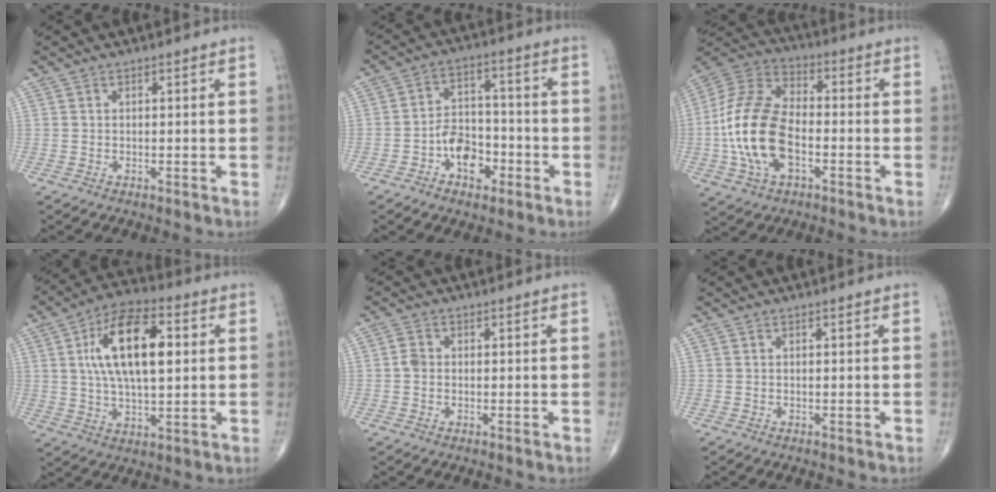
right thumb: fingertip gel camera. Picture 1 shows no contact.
{"total": 8.7, "force": [-3.8, 5.7, 5.4], "torque": [-0.059, 0.038, -0.066]}
{"total": 18.0, "force": [-3.5, 10.1, 14.5], "torque": [-0.298, 0.026, -0.068]}
{"total": 16.9, "force": [3.5, 7.8, 14.5], "torque": [-0.241, 0.010, 0.057]}
{"total": 1.9, "force": [-0.2, 1.5, 1.2], "torque": [-0.019, 0.003, -0.007]}
{"total": 0.0}